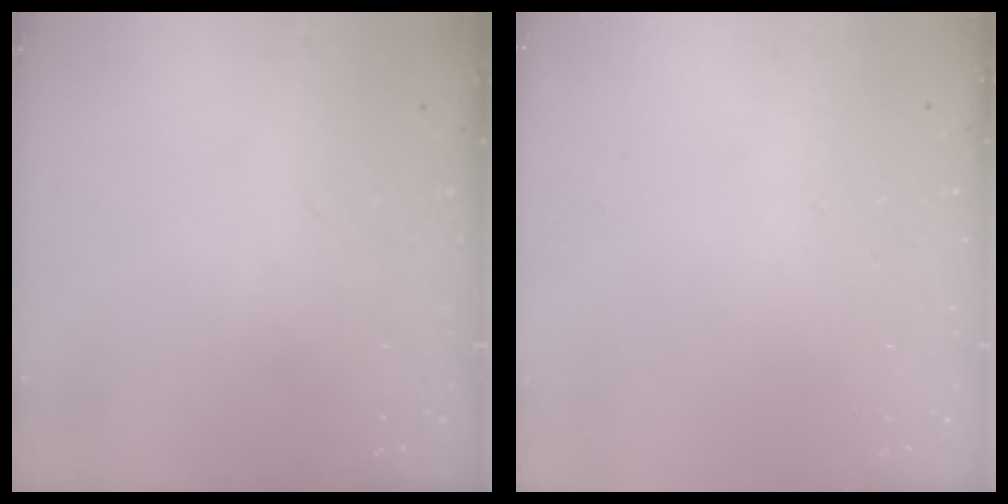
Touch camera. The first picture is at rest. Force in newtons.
{"total": 0.0}